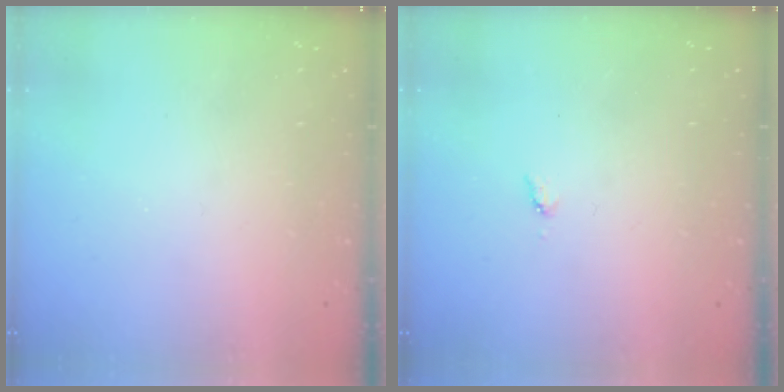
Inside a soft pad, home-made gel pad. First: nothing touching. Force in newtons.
{"total": 4.4, "press": 4.4, "slide": 0.4}